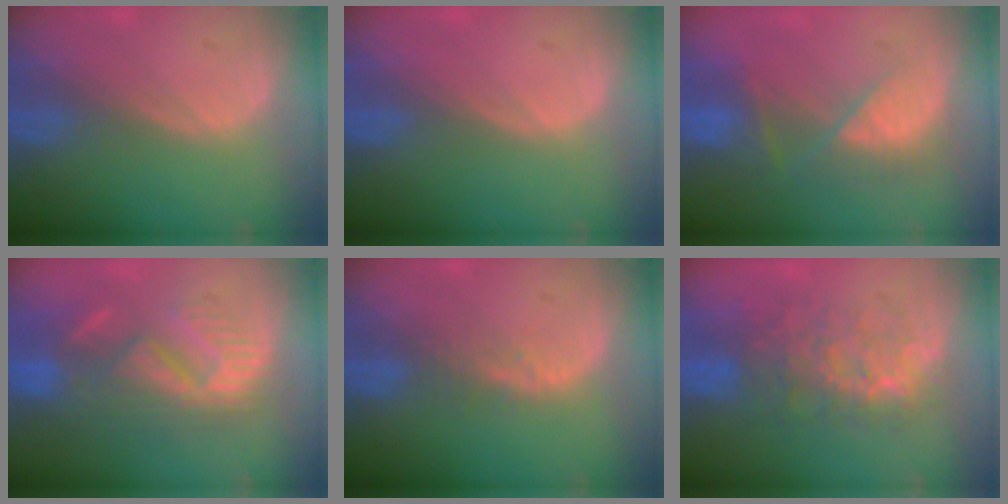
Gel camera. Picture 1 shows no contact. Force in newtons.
{"total": 0.0}
{"total": 7.8, "press": 7.1, "slide": 3.1}
{"total": 10.1, "press": 9.4, "slide": 3.5}
{"total": 2.5, "press": 2.4, "slide": 0.2}
{"total": 7.8, "press": 7.7, "slide": 1.3}